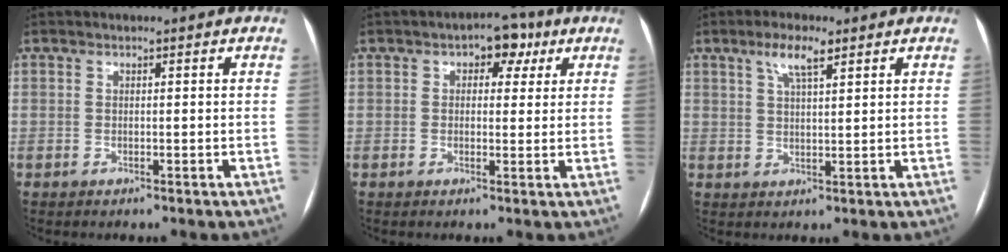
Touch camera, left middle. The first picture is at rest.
{"total": 4.5, "force": [2.0, 2.9, 2.8], "torque": [-0.029, 0.020, 0.021]}
{"total": 4.2, "force": [2.6, 0.8, 3.2], "torque": [-0.066, 0.006, 0.048]}